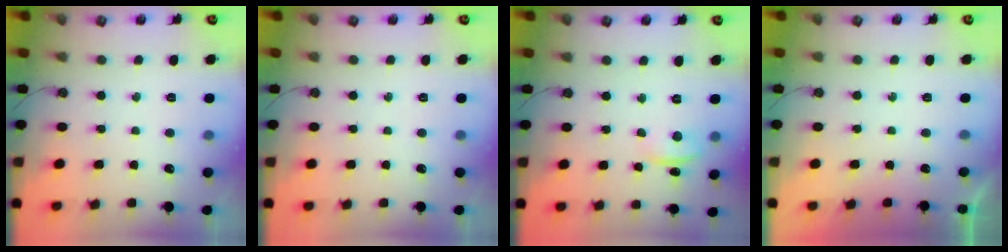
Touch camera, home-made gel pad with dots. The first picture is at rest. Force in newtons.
{"total": 0.0}
{"total": 1.5, "press": 1.3, "slide": 0.7}
{"total": 0.0}